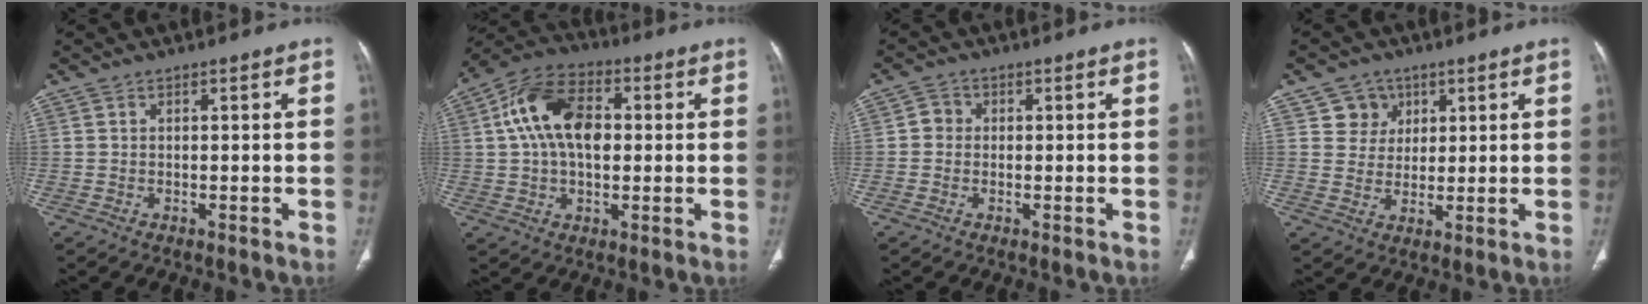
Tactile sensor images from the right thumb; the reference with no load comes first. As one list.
[{"total": 14.3, "force": [2.1, 9.0, 10.9], "torque": [-0.182, 0.023, 0.029]}, {"total": 2.4, "force": [-0.1, 2.2, 0.9], "torque": [-0.002, 0.006, -0.008]}, {"total": 5.4, "force": [2.5, 4.8, 0.5], "torque": [0.020, -0.010, 0.042]}]